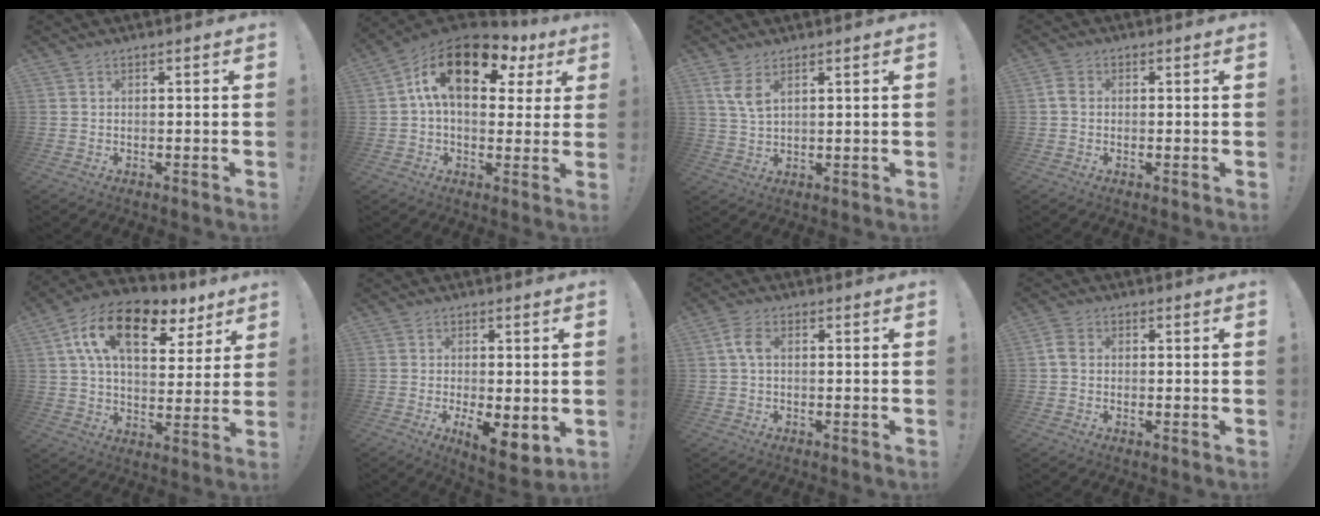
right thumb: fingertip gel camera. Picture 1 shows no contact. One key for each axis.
{"total": 17.9, "fx": 7.2, "fy": 9.3, "fz": 13.5, "tx": -0.213, "ty": -0.024, "tz": 0.122}
{"total": 5.2, "fx": 3.0, "fy": 1.6, "fz": 3.9, "tx": -0.074, "ty": -0.016, "tz": 0.051}
{"total": 2.9, "fx": 0.1, "fy": 2.3, "fz": 1.7, "tx": -0.027, "ty": 0.007, "tz": 0.003}
{"total": 18.4, "fx": 8.8, "fy": 9.4, "fz": 13.2, "tx": -0.211, "ty": -0.035, "tz": 0.151}
{"total": 7.3, "fx": -1.0, "fy": 3.1, "fz": 6.6, "tx": -0.091, "ty": -0.011, "tz": -0.008}
{"total": 4.0, "fx": 0.5, "fy": 2.2, "fz": 3.3, "tx": -0.072, "ty": 0.010, "tz": 0.008}
{"total": 3.5, "fx": 0.1, "fy": 2.8, "fz": 2.0, "tx": -0.034, "ty": 0.009, "tz": 0.005}